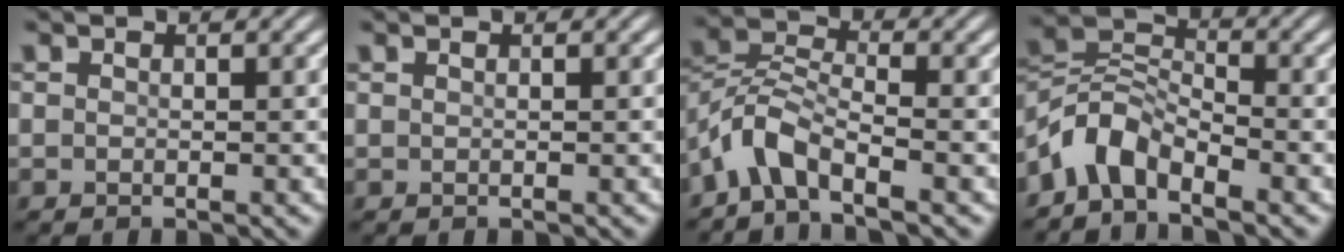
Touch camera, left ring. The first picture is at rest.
{"total": 0.0}
{"total": 4.1, "force": [-2.9, 1.4, 2.5], "torque": [-0.047, 0.009, -0.067]}
{"total": 4.6, "force": [-3.3, 2.3, 2.2], "torque": [-0.039, 0.011, -0.077]}